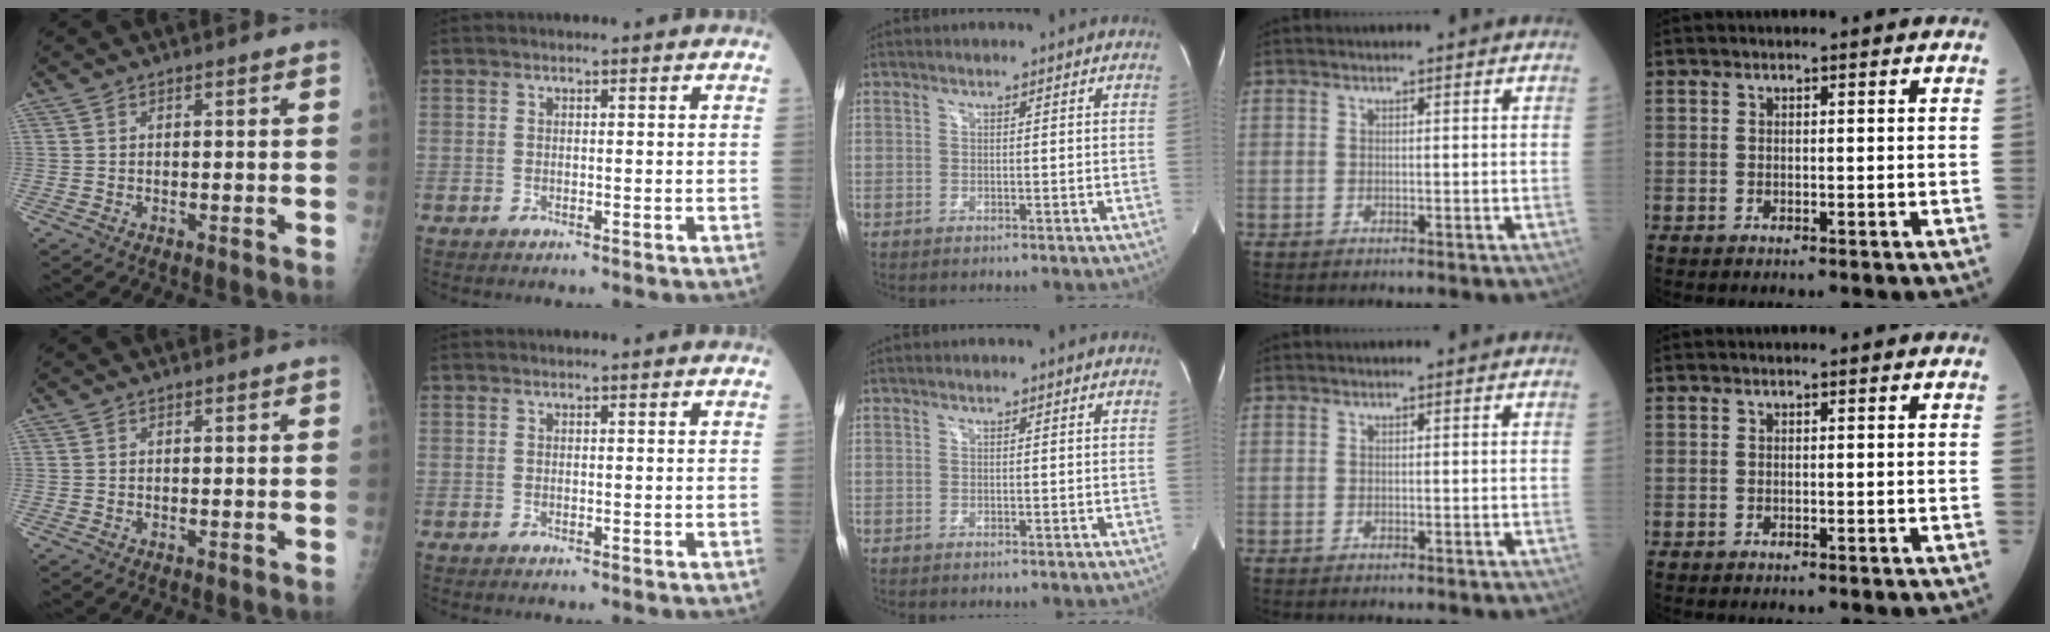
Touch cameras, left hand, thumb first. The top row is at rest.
{}